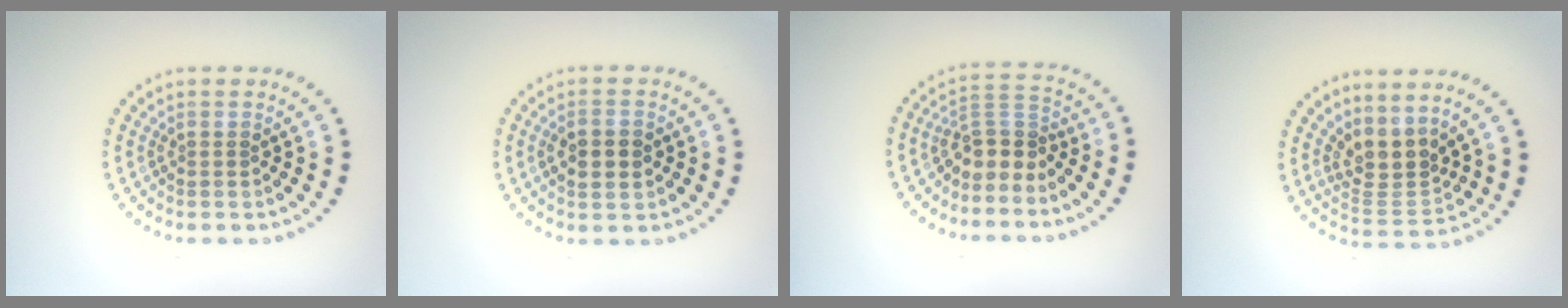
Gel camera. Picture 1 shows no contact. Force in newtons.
{"total": 2.5, "press": 2.5, "slide": 0.1}
{"total": 3.2, "press": 2.4, "slide": 2.2}
{"total": 3.5, "press": 2.6, "slide": 2.3}